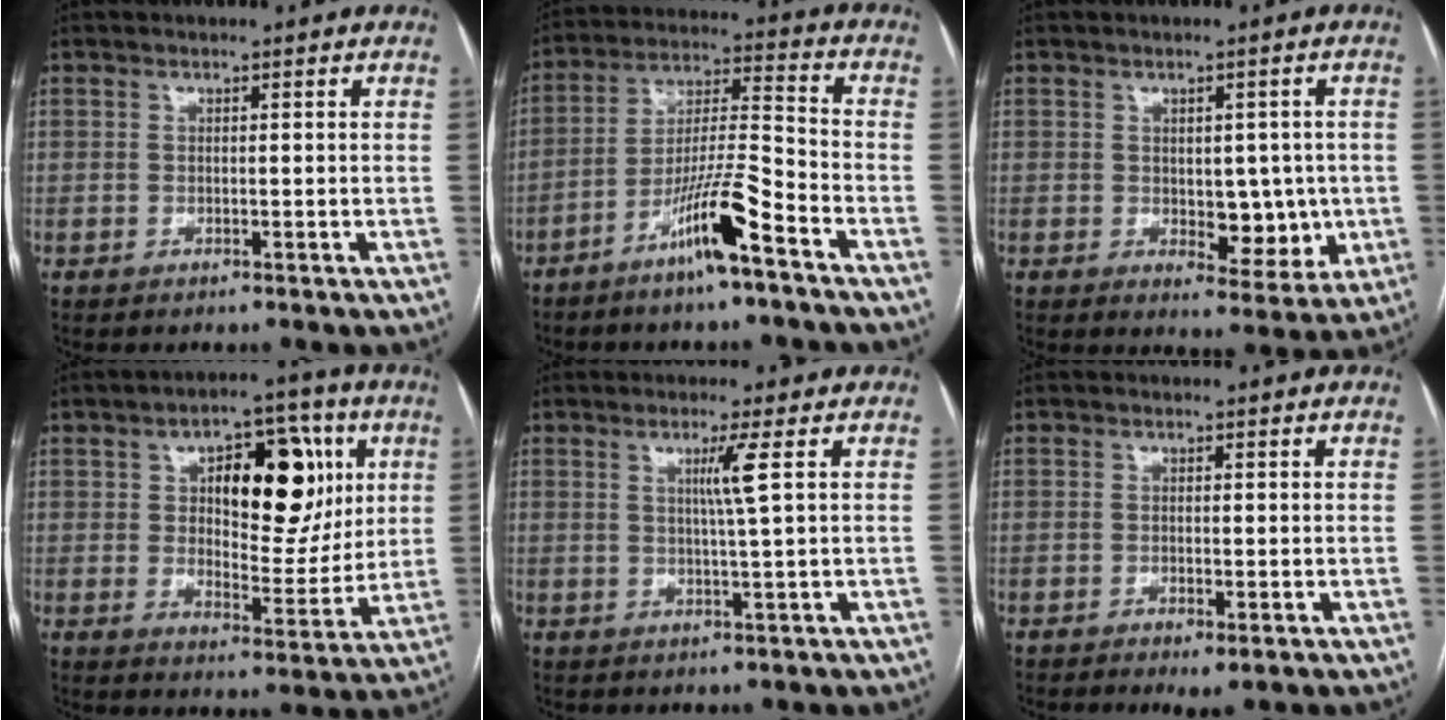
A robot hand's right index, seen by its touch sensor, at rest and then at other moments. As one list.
[{"total": 11.2, "force": [-6.8, 0.4, 8.9], "torque": [-0.167, -0.003, -0.126]}, {"total": 6.9, "force": [-0.3, 4.0, 5.6], "torque": [-0.057, 0.002, 0.008]}, {"total": 15.4, "force": [4.9, 7.0, 12.9], "torque": [-0.171, 0.026, 0.080]}, {"total": 3.6, "force": [1.1, -1.1, 3.2], "torque": [-0.061, -0.006, 0.021]}, {"total": 1.6, "force": [-0.8, 0.5, 1.4], "torque": [-0.017, -0.003, -0.009]}]